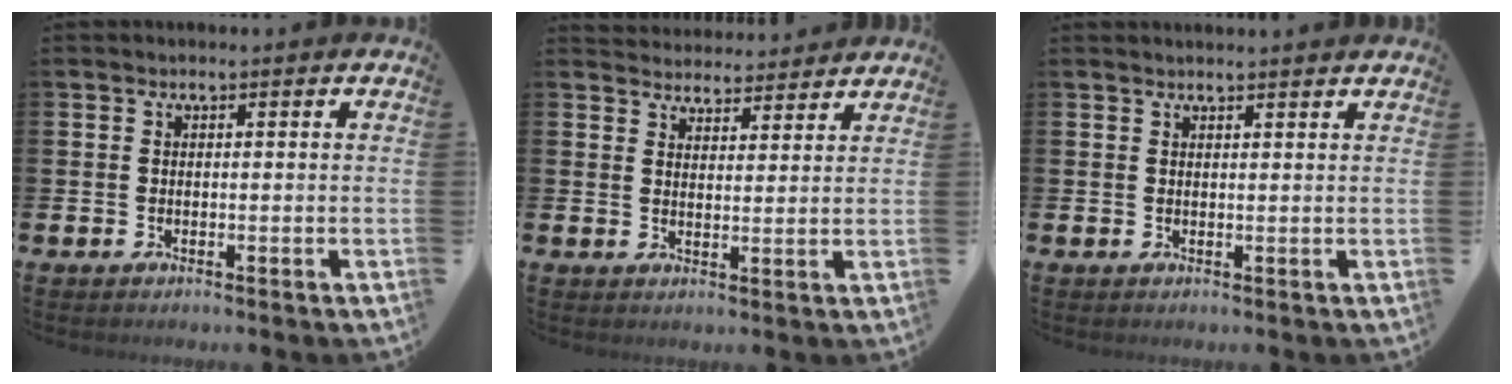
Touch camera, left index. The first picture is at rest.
{"total": 4.0, "force": [3.9, 0.8, -0.4], "torque": [-0.004, -0.023, 0.071]}
{"total": 1.2, "force": [1.2, -0.1, 0.1], "torque": [0.006, -0.007, 0.021]}